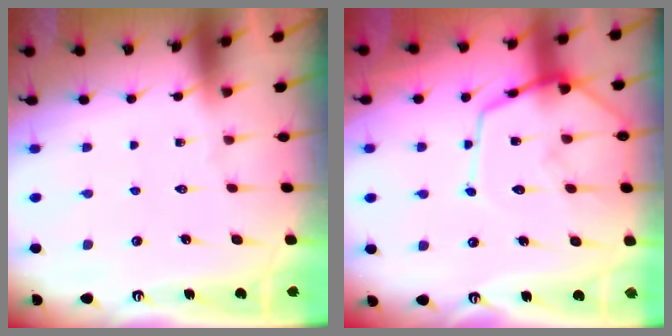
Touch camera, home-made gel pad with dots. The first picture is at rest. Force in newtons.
{"total": 13.0, "press": 13.0, "slide": 1.3}